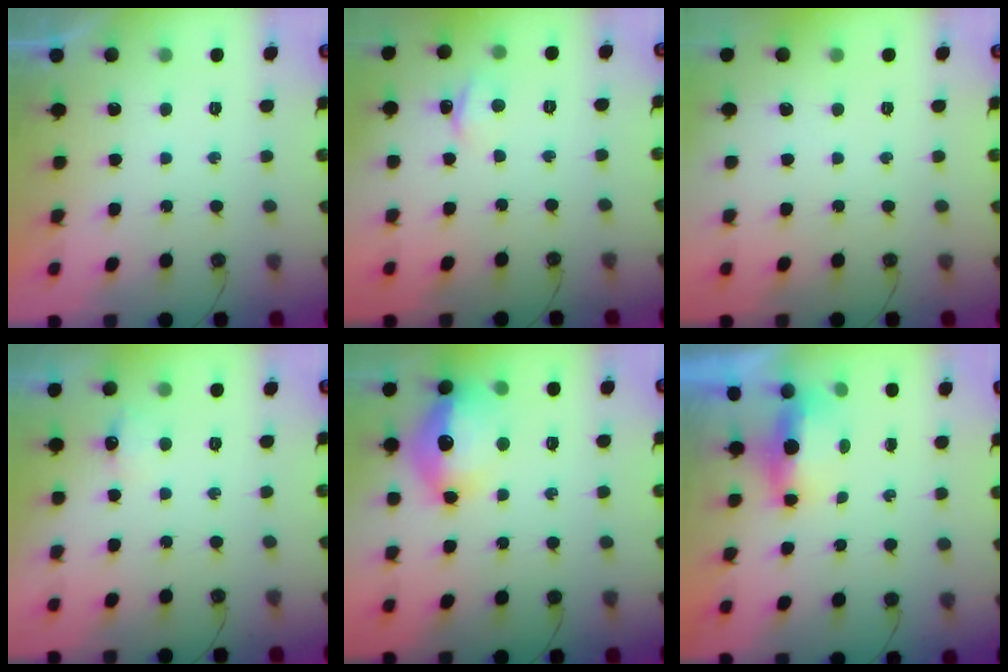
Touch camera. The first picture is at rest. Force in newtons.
{"total": 2.9, "press": 2.8, "slide": 0.3}
{"total": 0.0}
{"total": 5.4, "press": 5.3, "slide": 1.3}
{"total": 15.2, "press": 15.1, "slide": 1.6}
{"total": 6.1, "press": 5.3, "slide": 3.0}